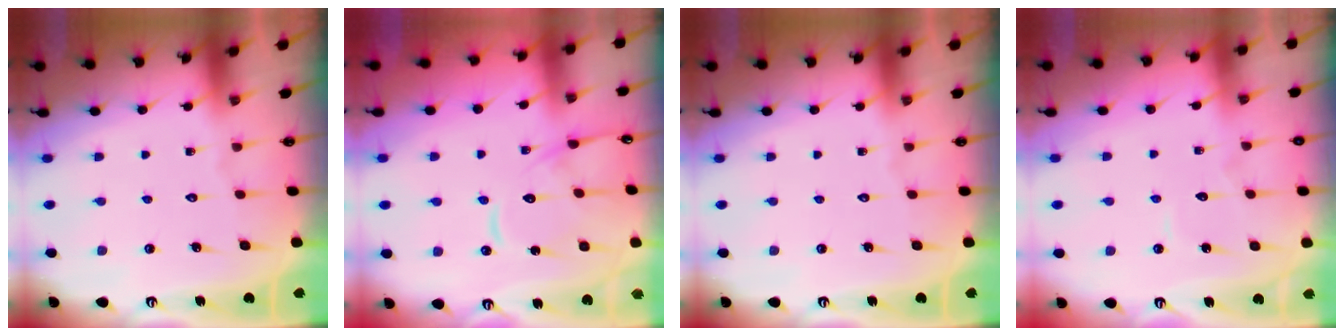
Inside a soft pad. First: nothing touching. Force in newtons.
{"total": 10.9, "press": 10.9, "slide": 0.5}
{"total": 0.0}
{"total": 5.1, "press": 5.1, "slide": 0.4}